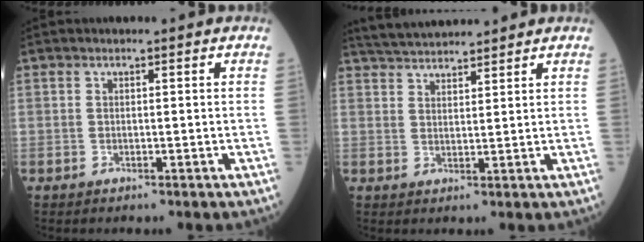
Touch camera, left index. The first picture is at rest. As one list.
[{"total": 6.9, "force": [6.6, 0.7, 1.9], "torque": [-0.042, 0.033, 0.117]}]